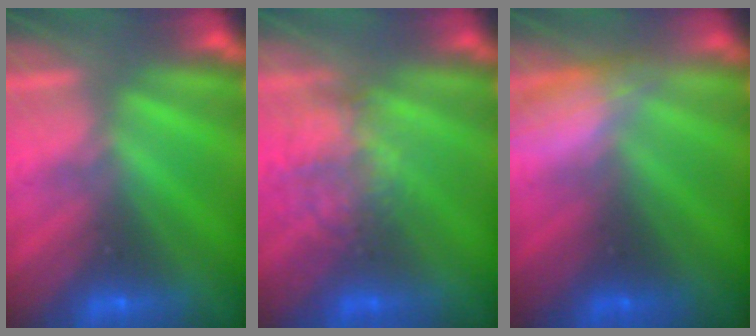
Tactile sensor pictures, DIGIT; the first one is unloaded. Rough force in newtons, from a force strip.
{"total": 2.1}
{"total": 2.8}